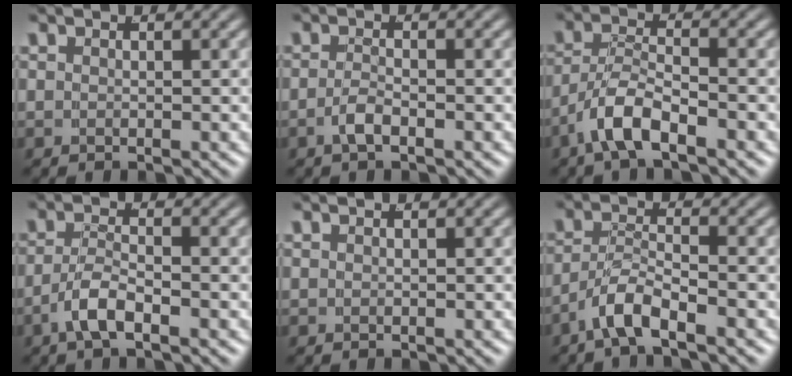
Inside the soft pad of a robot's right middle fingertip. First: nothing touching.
{"total": 1.5, "force": [-1.2, -0.2, 1.0], "torque": [-0.018, -0.006, -0.019]}
{"total": 3.8, "force": [-2.4, 1.2, 2.7], "torque": [-0.057, -0.010, -0.038]}
{"total": 2.8, "force": [-1.8, 0.4, 2.1], "torque": [-0.038, -0.007, -0.027]}
{"total": 0.0}
{"total": 3.7, "force": [-2.8, 1.1, 2.3], "torque": [-0.046, -0.008, -0.046]}